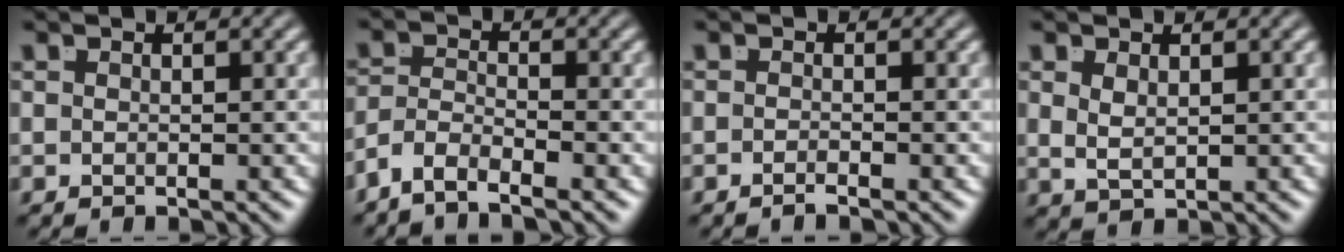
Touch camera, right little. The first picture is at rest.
{"total": 4.4, "force": [-3.0, 2.7, 1.8], "torque": [-0.049, -0.020, -0.052]}
{"total": 1.2, "force": [-1.0, -0.6, 0.3], "torque": [-0.003, -0.001, -0.019]}
{"total": 1.7, "force": [0.5, 0.7, 1.4], "torque": [-0.037, -0.015, 0.025]}